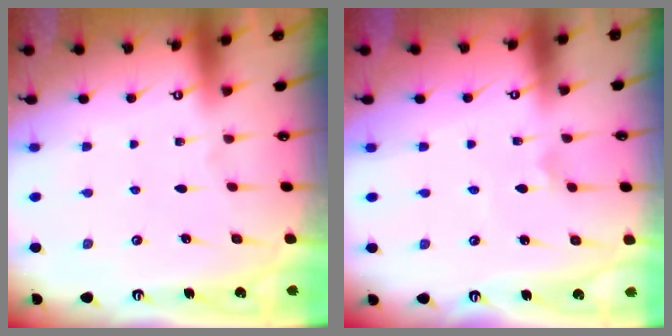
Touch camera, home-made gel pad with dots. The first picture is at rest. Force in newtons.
{"total": 2.5, "press": 2.5, "slide": 0.0}